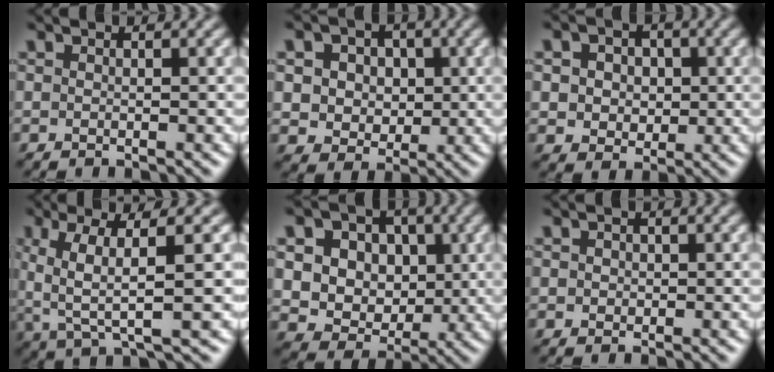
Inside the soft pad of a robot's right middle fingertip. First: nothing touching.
{"total": 6.4, "force": [1.5, 5.3, 3.2], "torque": [-0.061, 0.019, 0.015]}
{"total": 5.0, "force": [0.9, 4.2, 2.6], "torque": [-0.050, 0.016, -0.001]}
{"total": 6.2, "force": [1.1, 1.3, 6.0], "torque": [-0.117, 0.000, 0.019]}
{"total": 12.2, "force": [3.3, 10.3, 5.7], "torque": [-0.128, 0.021, 0.059]}
{"total": 0.7, "force": [0.0, 0.6, 0.2], "torque": [-0.002, -0.002, 0.001]}